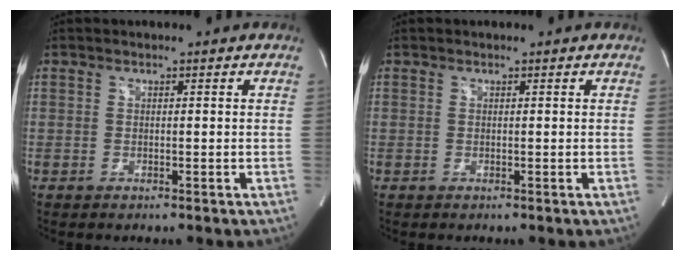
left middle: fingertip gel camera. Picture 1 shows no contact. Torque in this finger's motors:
{"motor_torque": [0.13, -0.05, -0.10, 0.00]}